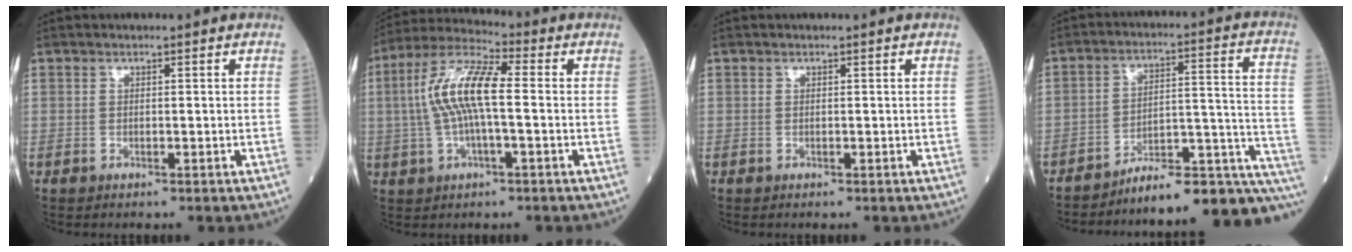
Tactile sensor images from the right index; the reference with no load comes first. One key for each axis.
{"total": 10.7, "fx": 0.1, "fy": 2.3, "fz": 10.4, "tx": -0.221, "ty": 0.021, "tz": -0.002}
{"total": 0.0}
{"total": 18.1, "fx": -16.1, "fy": 1.3, "fz": 8.2, "tx": -0.051, "ty": 0.053, "tz": -0.224}